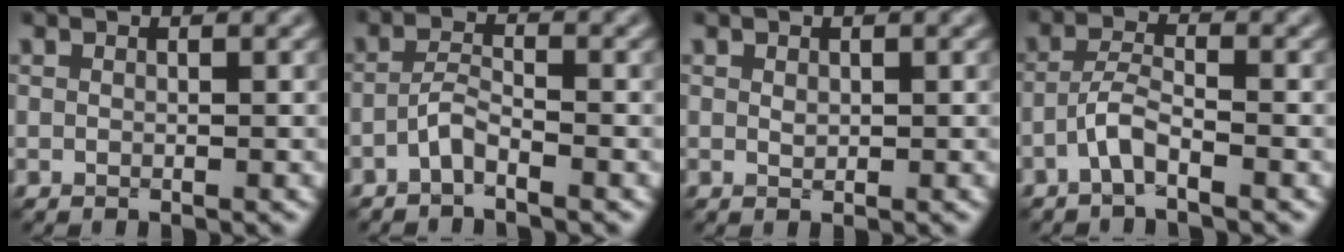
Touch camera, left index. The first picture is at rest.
{"total": 1.9, "force": [-1.4, 0.3, 1.2], "torque": [-0.029, 0.007, -0.035]}
{"total": 0.6, "force": [0.1, 0.4, 0.5], "torque": [-0.011, -0.002, 0.004]}
{"total": 2.5, "force": [-1.7, 0.4, 1.8], "torque": [-0.041, 0.008, -0.042]}